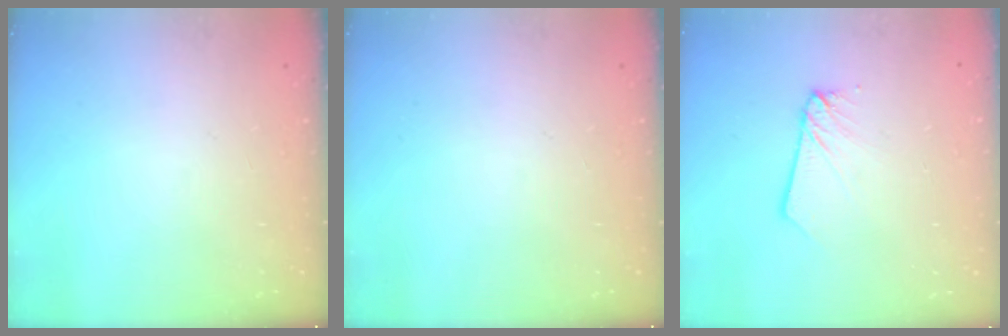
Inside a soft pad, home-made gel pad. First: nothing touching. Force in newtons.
{"total": 0.0}
{"total": 2.5, "press": 2.5, "slide": 0.1}